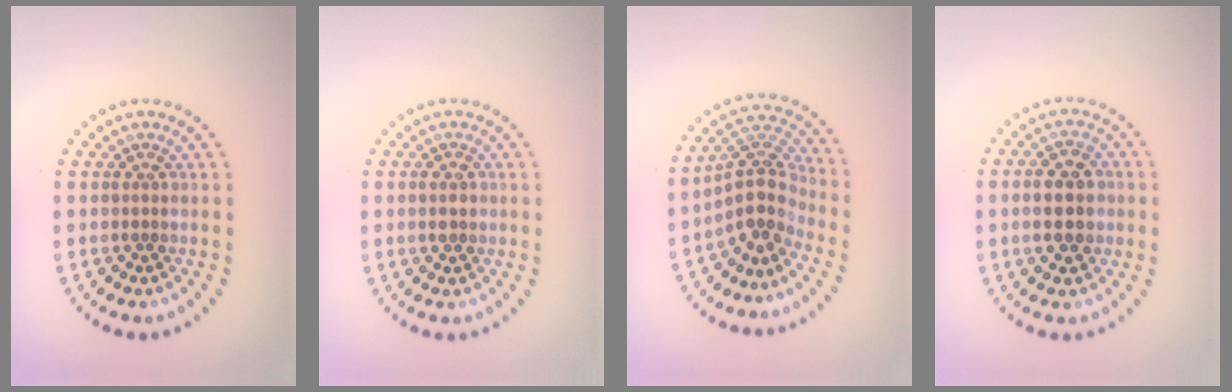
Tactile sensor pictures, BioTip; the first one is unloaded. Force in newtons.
{"total": 1.8, "press": 1.8, "slide": 0.3}
{"total": 4.1, "press": 3.1, "slide": 2.7}
{"total": 3.7, "press": 3.7, "slide": 0.2}